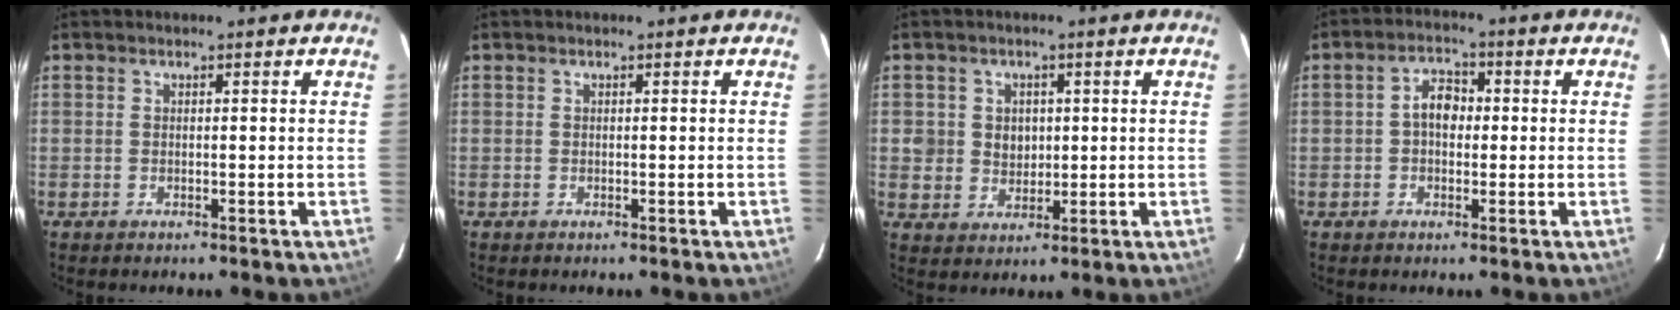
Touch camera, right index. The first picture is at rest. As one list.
[{"total": 0.0}, {"total": 5.1, "force": [0.6, 4.8, 1.6], "torque": [-0.032, 0.010, 0.018]}, {"total": 4.4, "force": [-0.1, 3.1, 3.1], "torque": [-0.056, 0.017, -0.003]}]